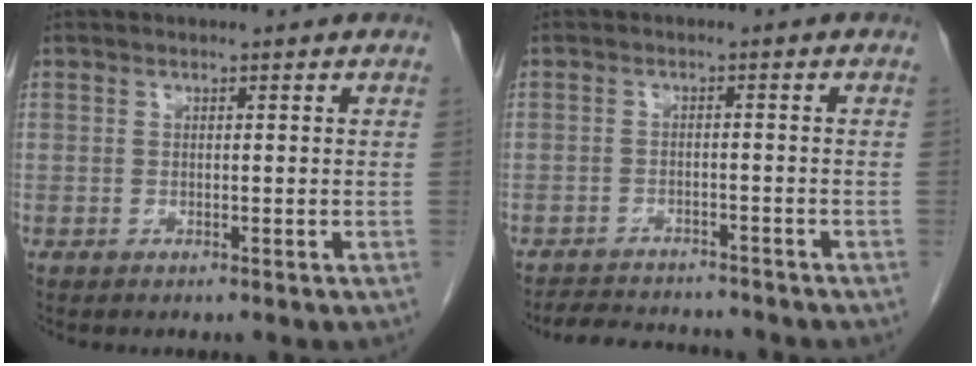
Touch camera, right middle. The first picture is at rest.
{"total": 7.8, "force": [-7.4, 1.6, 1.8], "torque": [-0.026, 0.004, -0.106]}